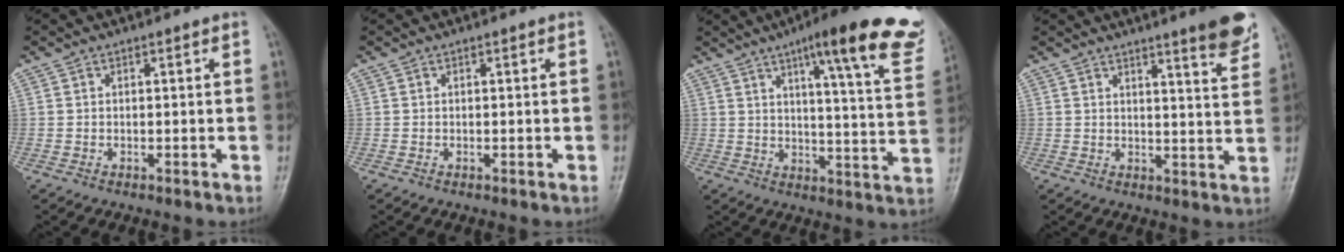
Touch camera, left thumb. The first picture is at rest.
{"total": 0.0}
{"total": 22.8, "force": [15.0, 3.5, 16.7], "torque": [-0.199, -0.058, 0.186]}
{"total": 7.7, "force": [5.3, 0.6, 5.5], "torque": [-0.062, -0.036, 0.067]}